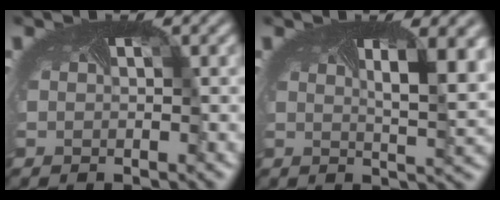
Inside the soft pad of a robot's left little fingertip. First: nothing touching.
{"total": 5.2, "force": [1.4, 1.6, 4.8], "torque": [-0.082, -0.005, 0.022]}